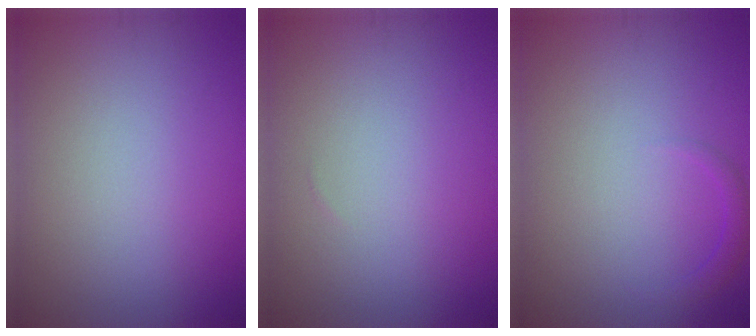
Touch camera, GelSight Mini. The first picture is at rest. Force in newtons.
{"total": 0.0}
{"total": 1.2, "press": 1.1, "slide": 0.2}